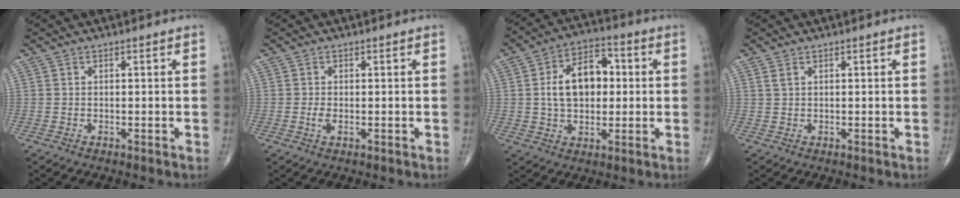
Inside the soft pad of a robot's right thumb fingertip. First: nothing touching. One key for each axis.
{"total": 1.6, "fx": -0.3, "fy": 0.7, "fz": 1.4, "tx": -0.031, "ty": -0.003, "tz": -0.007}
{"total": 12.6, "fx": 1.1, "fy": 8.0, "fz": 9.6, "tx": -0.138, "ty": 0.018, "tz": 0.014}
{"total": 0.9, "fx": 0.6, "fy": 0.4, "fz": 0.6, "tx": -0.013, "ty": 0.008, "tz": 0.014}